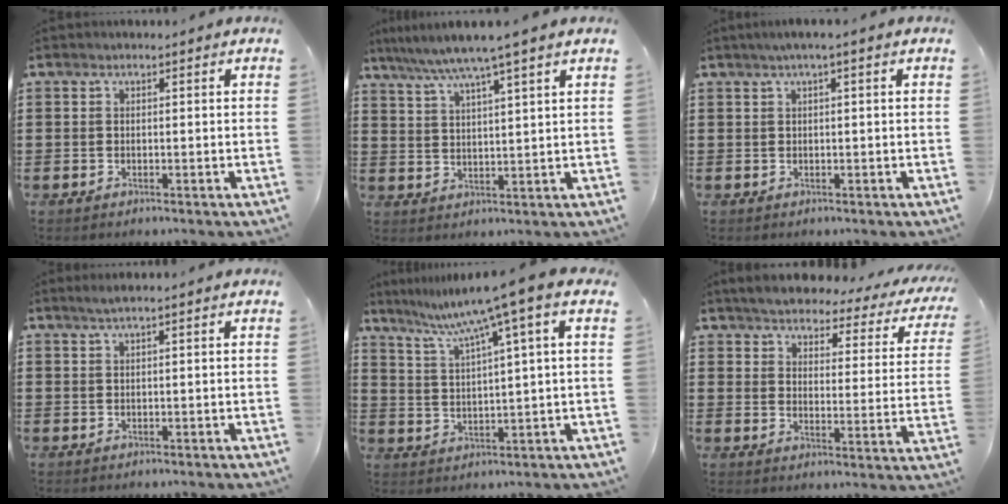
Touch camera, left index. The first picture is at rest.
{"total": 6.0, "force": [4.8, -0.8, 3.5], "torque": [-0.082, -0.020, 0.080]}
{"total": 1.4, "force": [0.3, 0.0, 1.4], "torque": [-0.024, -0.002, 0.006]}
{"total": 1.2, "force": [0.6, -0.1, 1.1], "torque": [-0.019, -0.001, 0.011]}
{"total": 8.3, "force": [5.5, -1.0, 6.1], "torque": [-0.137, -0.032, 0.086]}
{"total": 4.1, "force": [3.9, 0.5, 1.1], "torque": [-0.046, -0.028, 0.062]}